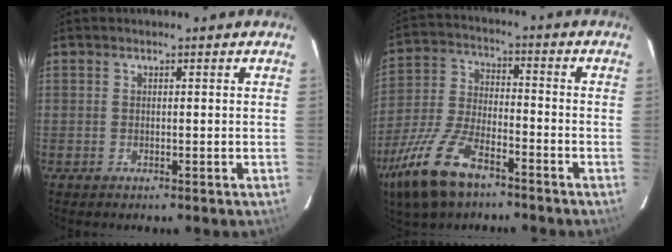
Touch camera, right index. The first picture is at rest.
{"total": 15.9, "force": [-10.2, 6.6, 10.3], "torque": [-0.236, -0.023, -0.197]}